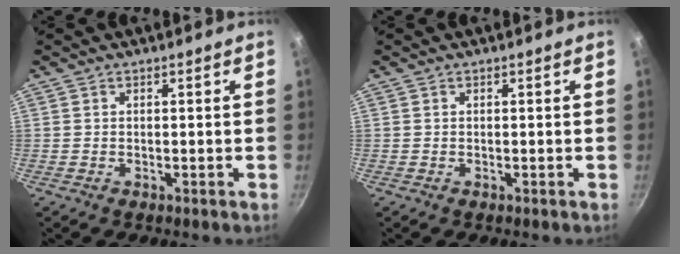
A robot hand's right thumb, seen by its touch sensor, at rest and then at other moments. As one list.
[{"total": 0.0}]